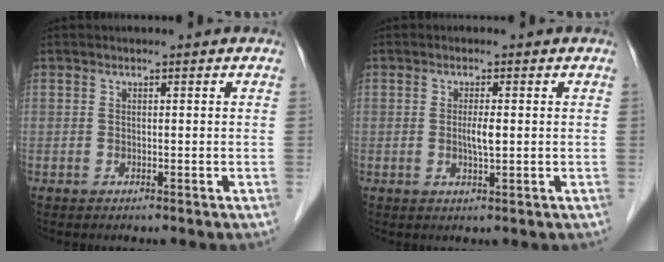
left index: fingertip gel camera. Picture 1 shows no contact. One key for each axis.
{"total": 2.4, "fx": 0.0, "fy": 0.3, "fz": 2.3, "tx": -0.047, "ty": -0.002, "tz": 0.001}